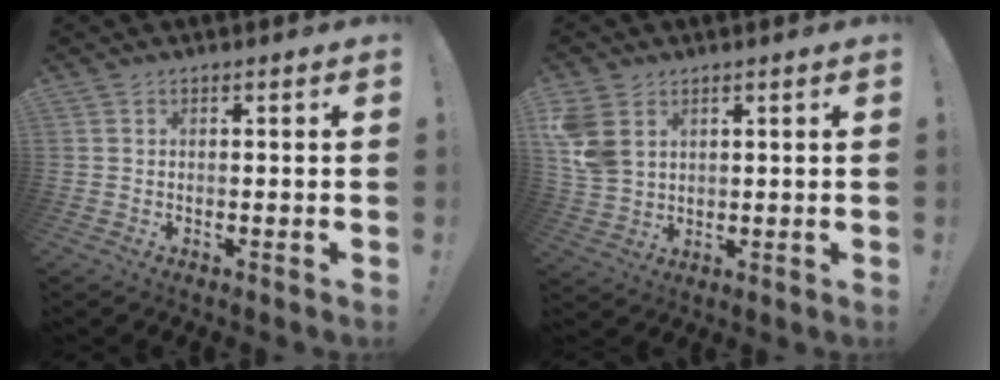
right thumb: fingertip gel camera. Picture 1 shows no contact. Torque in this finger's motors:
{"motor_torque": [0.65, 2.16, 0.72, 0.25, 0.07]}